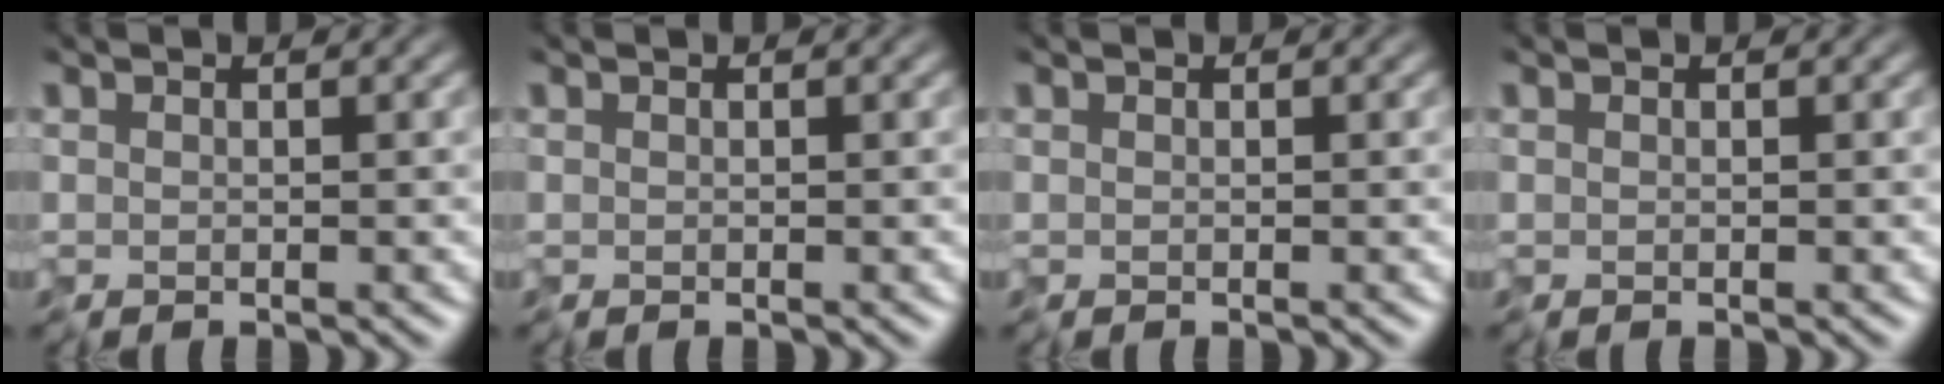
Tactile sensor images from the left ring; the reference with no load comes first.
{"total": 0.0}
{"total": 0.0}
{"total": 0.0}